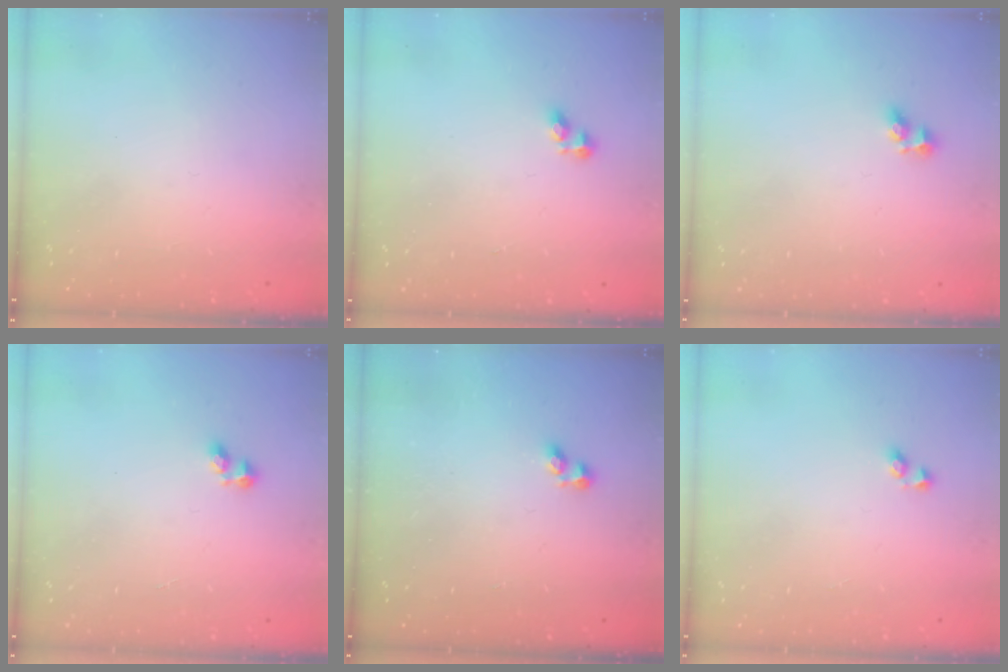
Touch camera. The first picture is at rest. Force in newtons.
{"total": 2.8, "press": 2.8, "slide": 0.3}
{"total": 4.6, "press": 4.5, "slide": 0.5}
{"total": 2.4, "press": 2.3, "slide": 0.9}
{"total": 1.4, "press": 1.2, "slide": 0.7}
{"total": 2.0, "press": 1.7, "slide": 1.0}